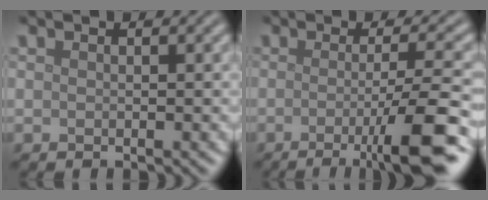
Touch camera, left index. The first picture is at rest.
{"total": 8.3, "force": [-2.5, 1.6, 7.8], "torque": [-0.102, -0.006, -0.044]}